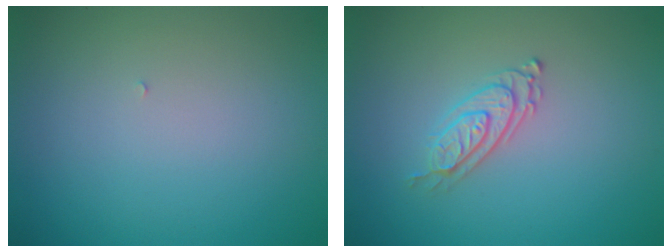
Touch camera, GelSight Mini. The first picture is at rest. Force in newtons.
{"total": 2.4, "press": 2.0, "slide": 1.4}